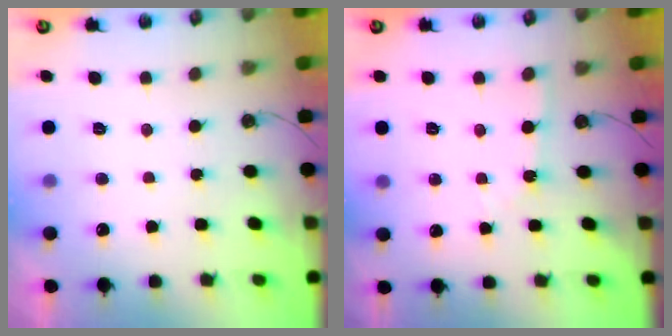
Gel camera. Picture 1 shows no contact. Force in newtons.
{"total": 3.2, "press": 3.2, "slide": 0.5}